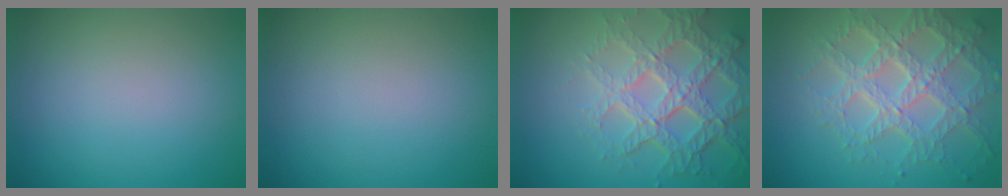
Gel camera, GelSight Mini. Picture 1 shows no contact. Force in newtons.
{"total": 0.0}
{"total": 7.3, "press": 5.2, "slide": 5.2}
{"total": 7.2, "press": 5.0, "slide": 5.1}